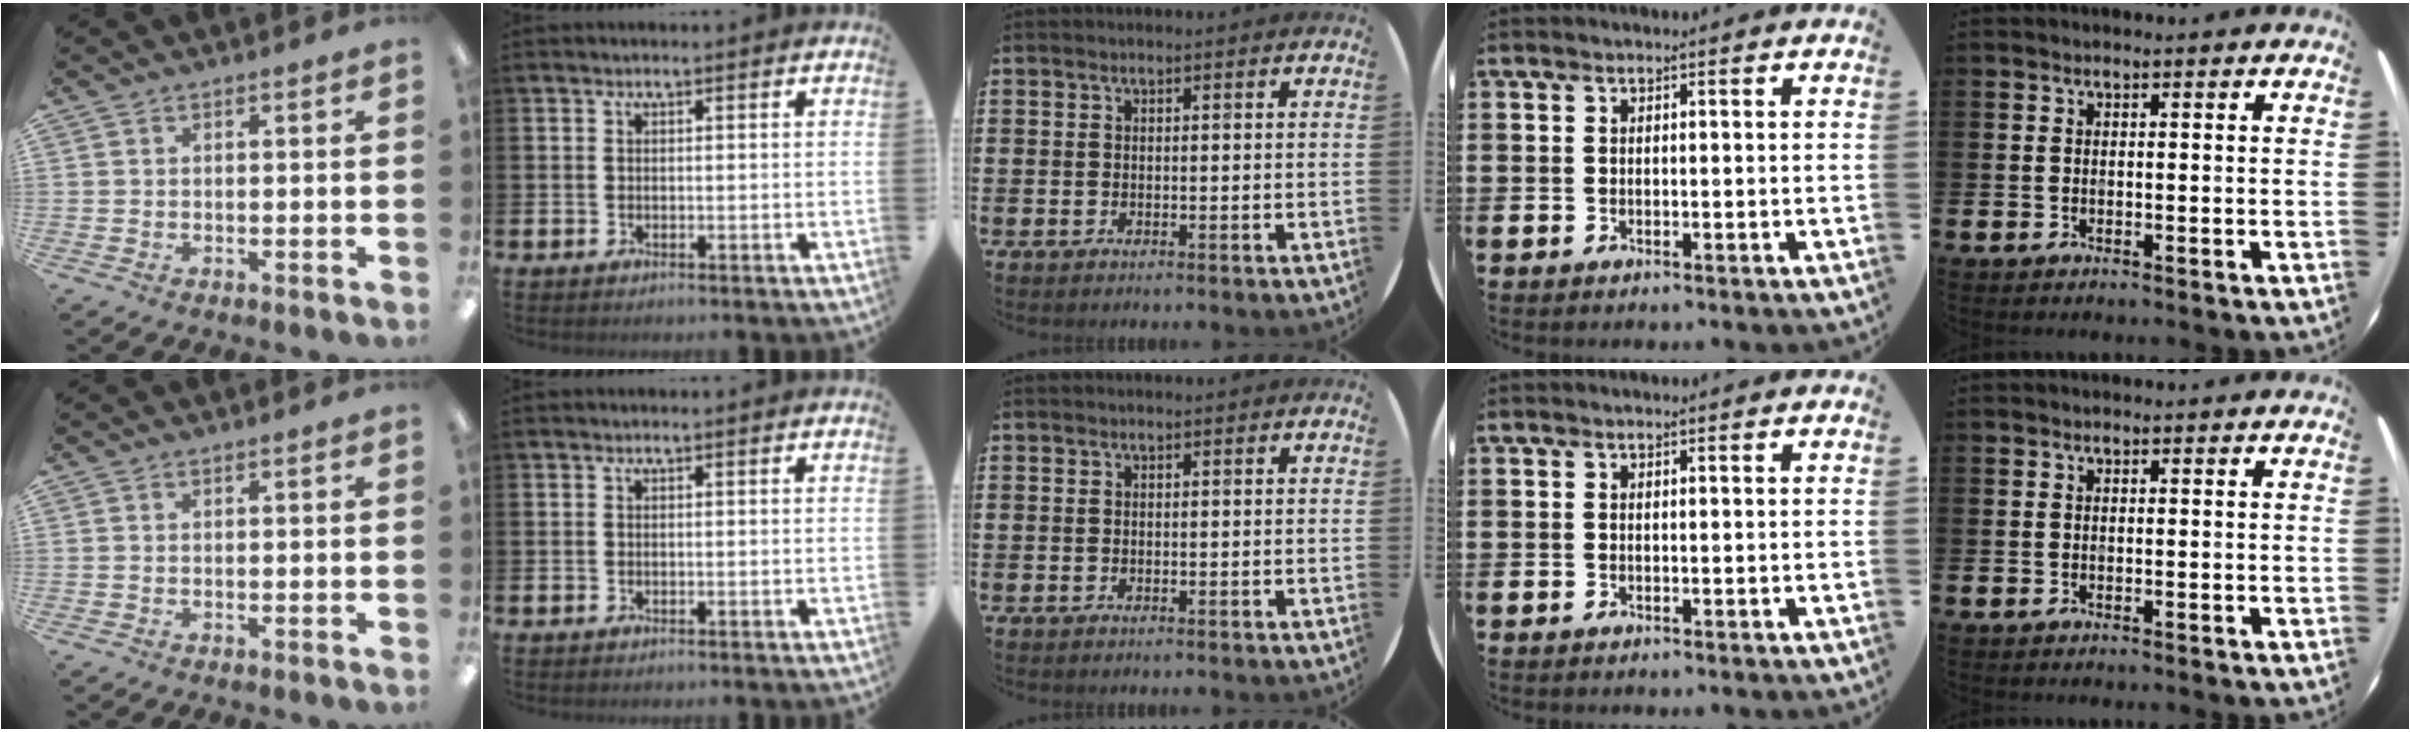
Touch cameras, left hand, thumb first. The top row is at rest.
{}